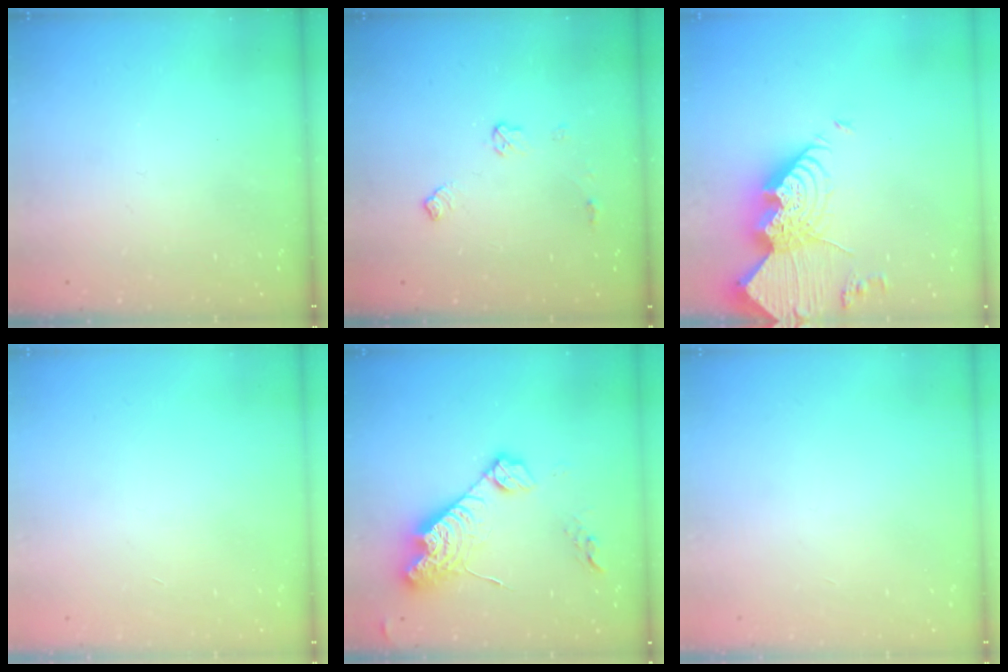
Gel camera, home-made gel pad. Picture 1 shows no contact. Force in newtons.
{"total": 5.6, "press": 5.6, "slide": 1.0}
{"total": 24.8, "press": 24.6, "slide": 2.6}
{"total": 0.0}
{"total": 15.2, "press": 15.2, "slide": 1.1}
{"total": 0.0}